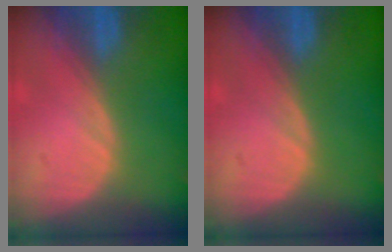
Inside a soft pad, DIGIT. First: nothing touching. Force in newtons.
{"total": 0.0}